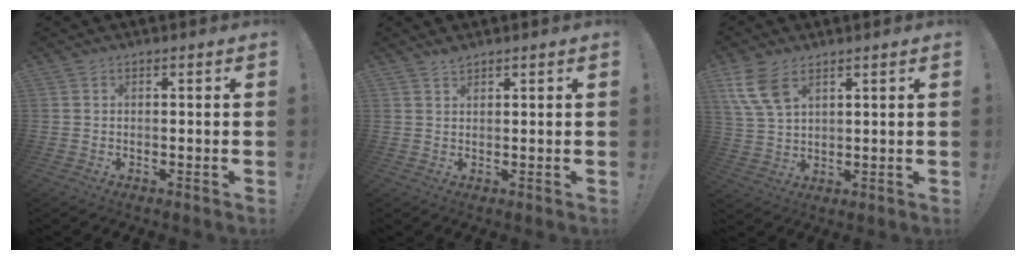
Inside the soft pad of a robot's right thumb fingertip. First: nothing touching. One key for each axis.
{"total": 1.7, "fx": 1.6, "fy": 0.3, "fz": 0.6, "tx": 0.002, "ty": -0.012, "tz": 0.027}
{"total": 8.7, "fx": 5.0, "fy": 4.5, "fz": 5.5, "tx": -0.117, "ty": -0.012, "tz": 0.101}